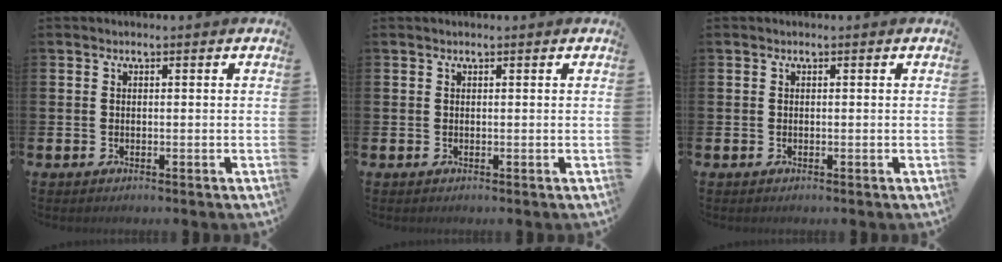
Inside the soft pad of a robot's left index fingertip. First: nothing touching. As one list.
[{"total": 0.0}, {"total": 0.0}]